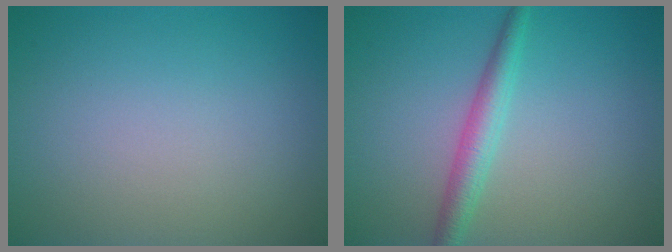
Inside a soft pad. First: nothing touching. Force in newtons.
{"total": 2.7, "press": 2.6, "slide": 0.1}